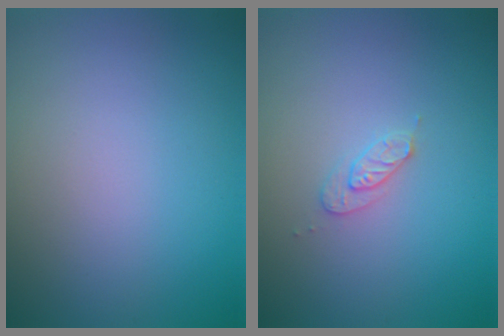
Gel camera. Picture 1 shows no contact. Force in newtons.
{"total": 1.4, "press": 1.4, "slide": 0.2}